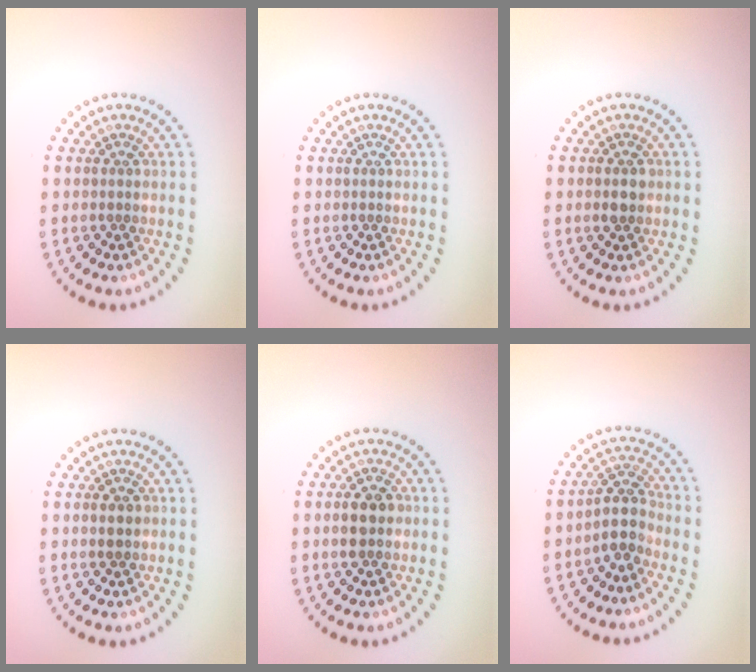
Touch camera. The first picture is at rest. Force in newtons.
{"total": 0.0}
{"total": 1.9, "press": 1.9, "slide": 0.1}
{"total": 1.4, "press": 1.4, "slide": 0.3}
{"total": 2.3, "press": 2.3, "slide": 0.3}
{"total": 2.9, "press": 2.3, "slide": 1.7}